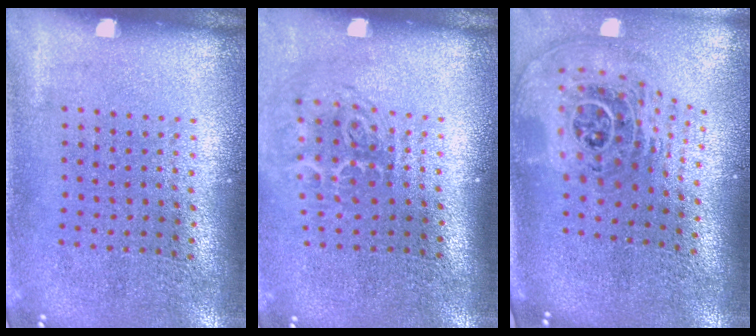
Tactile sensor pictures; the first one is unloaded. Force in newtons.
{"total": 1.8, "press": 1.2, "slide": 1.4}
{"total": 2.2, "press": 1.6, "slide": 1.5}